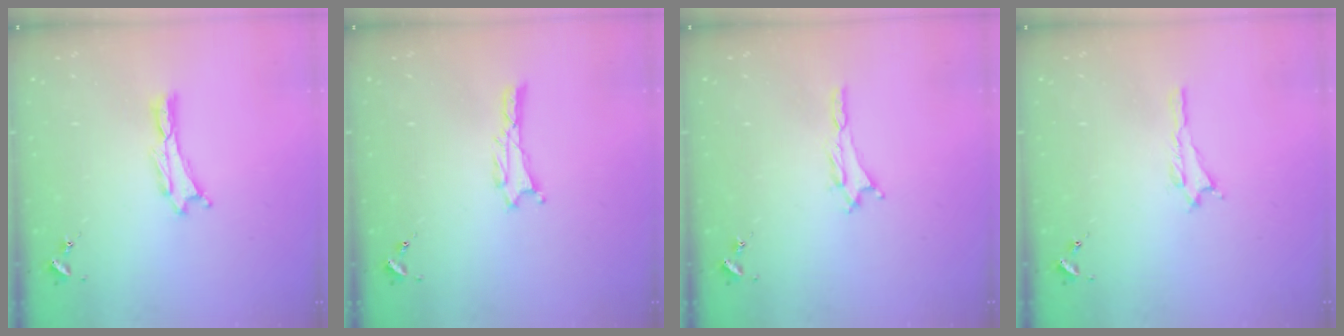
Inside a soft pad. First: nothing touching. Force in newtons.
{"total": 1.0, "press": 1.0, "slide": 0.1}
{"total": 1.3, "press": 1.3, "slide": 0.2}
{"total": 0.6, "press": 0.6, "slide": 0.2}